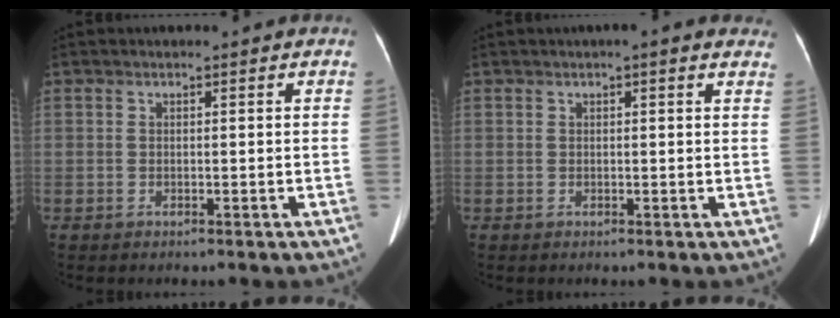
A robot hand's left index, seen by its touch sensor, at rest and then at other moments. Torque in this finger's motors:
{"motor_torque": [0.03, -0.03, 0.00, 0.00]}